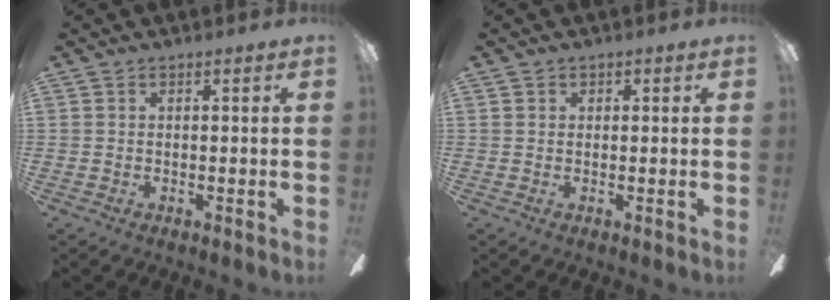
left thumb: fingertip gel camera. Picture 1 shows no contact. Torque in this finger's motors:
{"motor_torque": [0.07, -0.21, -0.19, 0.09, 0.00]}